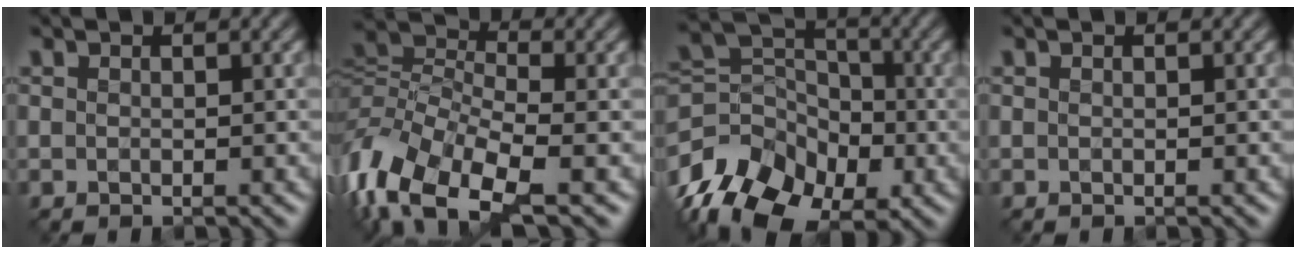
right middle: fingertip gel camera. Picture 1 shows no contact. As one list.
[{"total": 10.3, "force": [-4.3, 5.1, 7.8], "torque": [-0.167, -0.004, -0.093]}, {"total": 10.3, "force": [-5.3, 7.1, 5.2], "torque": [-0.096, 0.015, -0.115]}, {"total": 0.0}]